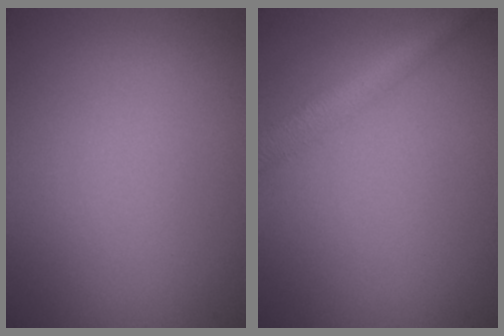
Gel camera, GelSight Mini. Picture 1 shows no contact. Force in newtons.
{"total": 2.9, "press": 2.9, "slide": 0.2}